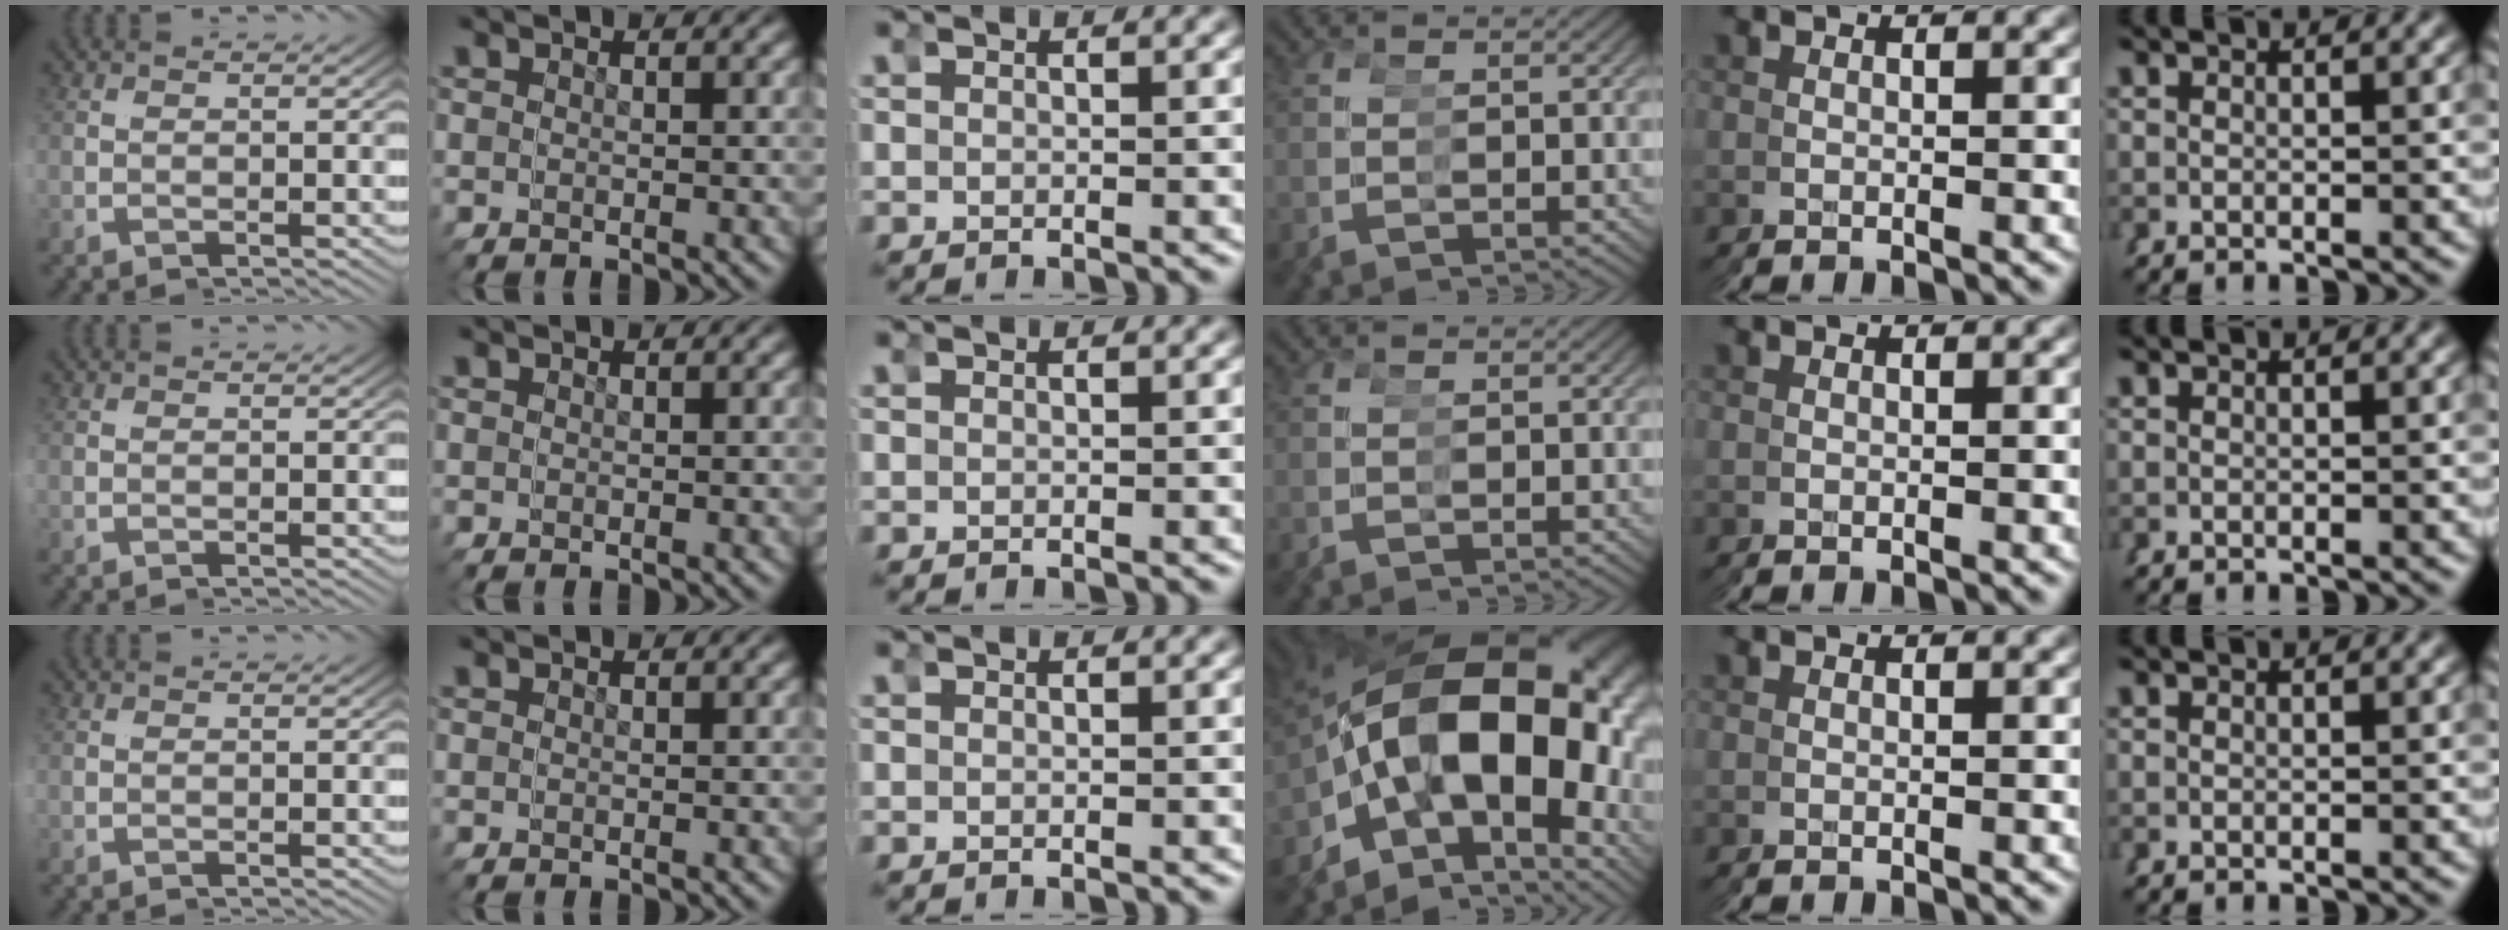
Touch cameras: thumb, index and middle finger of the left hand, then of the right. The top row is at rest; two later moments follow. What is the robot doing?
{"motion": "grasp_and_lifting", "object": "tape"}